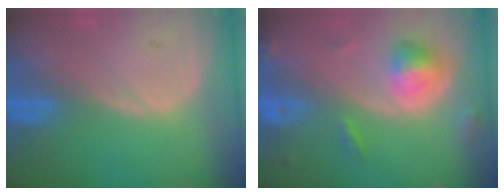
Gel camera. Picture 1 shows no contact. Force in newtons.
{"total": 5.4, "press": 5.0, "slide": 2.0}